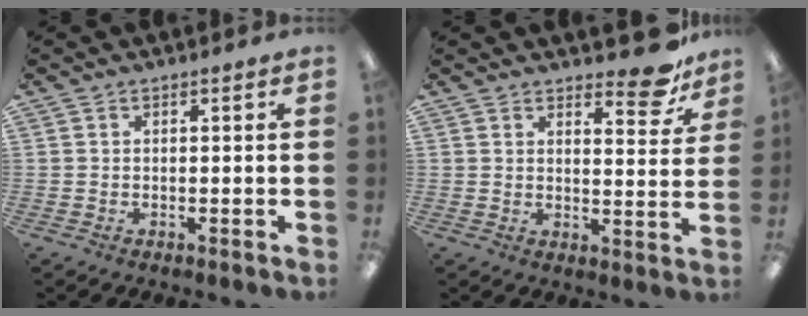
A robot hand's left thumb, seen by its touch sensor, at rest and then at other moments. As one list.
[{"total": 9.5, "force": [7.5, 3.2, 4.9], "torque": [-0.044, -0.054, 0.124]}]